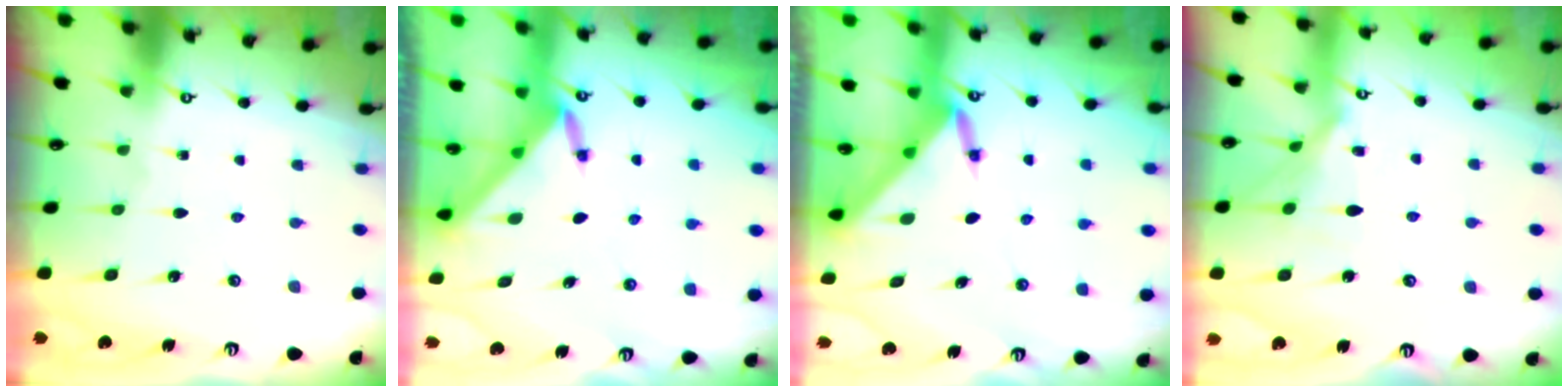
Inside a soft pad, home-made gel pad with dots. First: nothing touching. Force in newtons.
{"total": 3.2, "press": 3.2, "slide": 0.2}
{"total": 3.6, "press": 3.6, "slide": 0.2}
{"total": 11.3, "press": 11.3, "slide": 0.9}